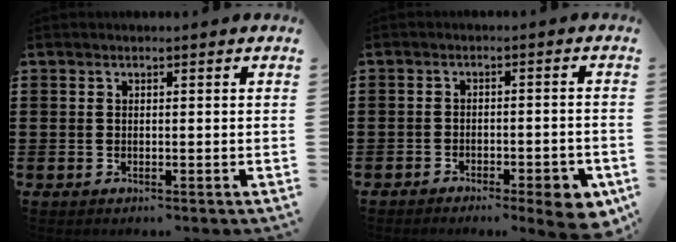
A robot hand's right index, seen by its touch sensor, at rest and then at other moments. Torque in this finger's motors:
{"motor_torque": [-0.31, 0.16, -0.10, -0.08]}